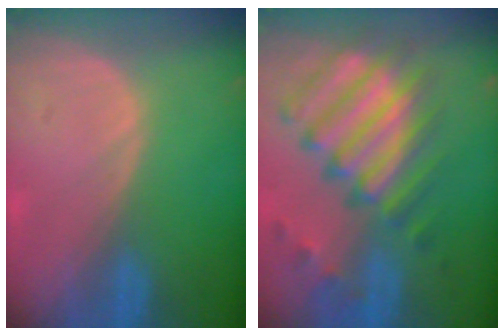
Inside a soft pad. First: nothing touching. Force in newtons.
{"total": 12.2, "press": 10.5, "slide": 6.1}